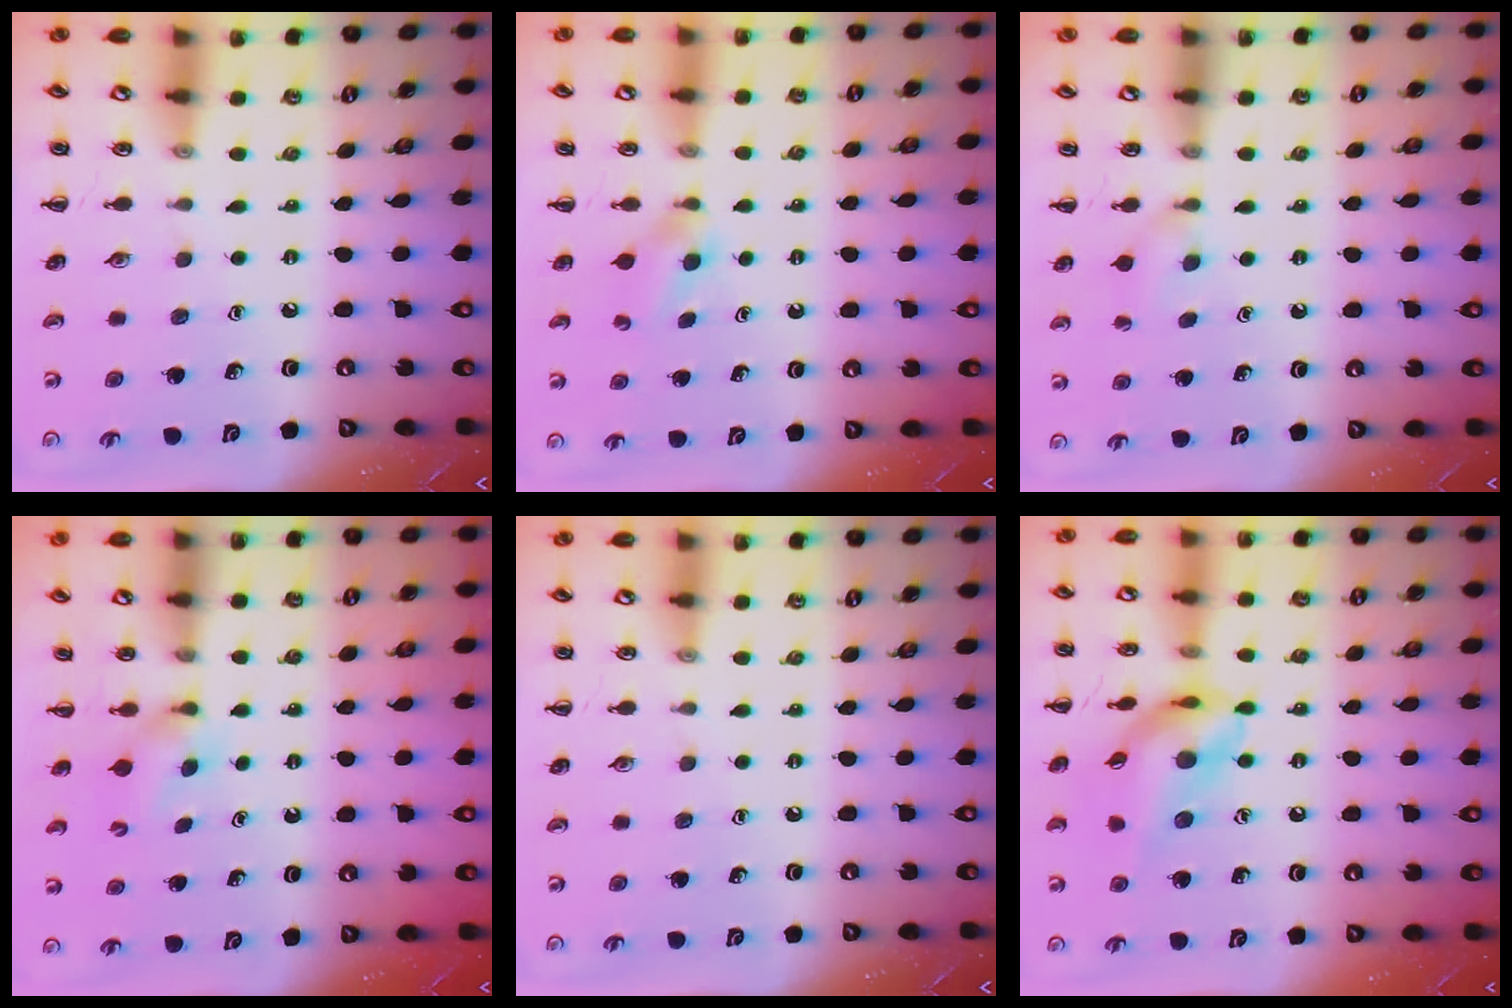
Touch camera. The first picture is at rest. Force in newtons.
{"total": 2.7, "press": 2.5, "slide": 1.0}
{"total": 4.8, "press": 4.5, "slide": 1.6}
{"total": 4.2, "press": 4.0, "slide": 1.0}
{"total": 0.0}
{"total": 15.0, "press": 14.7, "slide": 3.0}